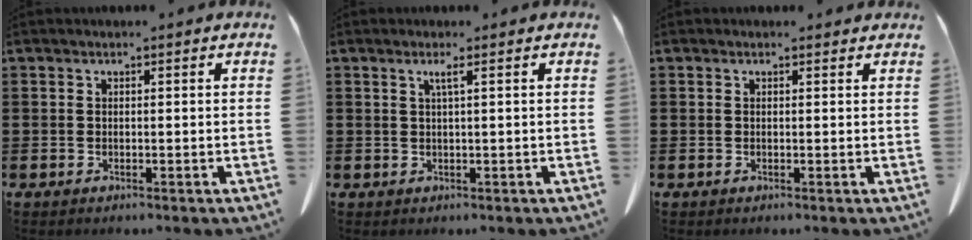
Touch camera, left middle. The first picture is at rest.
{"total": 1.4, "force": [0.5, -0.2, 1.3], "torque": [-0.026, -0.001, 0.007]}
{"total": 0.0}